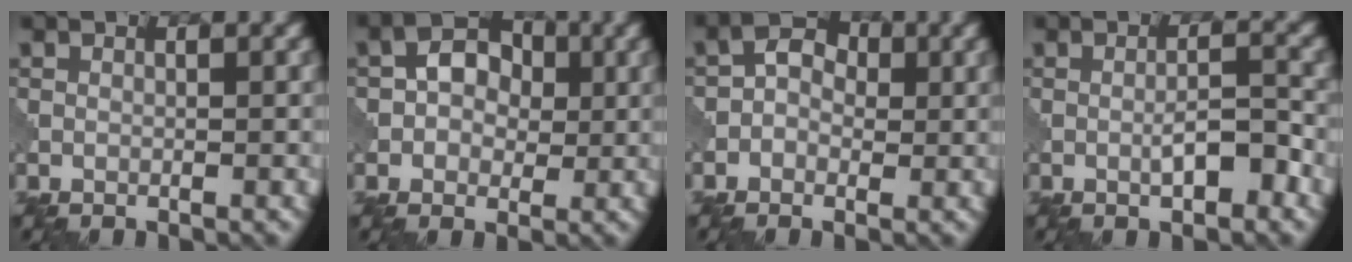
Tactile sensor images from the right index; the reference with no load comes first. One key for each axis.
{"total": 4.1, "fx": 0.3, "fy": 3.2, "fz": 2.7, "tx": -0.033, "ty": 0.008, "tz": -0.009}
{"total": 2.7, "fx": -0.3, "fy": 2.1, "fz": 1.7, "tx": -0.027, "ty": 0.009, "tz": -0.015}
{"total": 2.9, "fx": -1.1, "fy": 0.7, "fz": 2.6, "tx": -0.044, "ty": 0.005, "tz": -0.019}